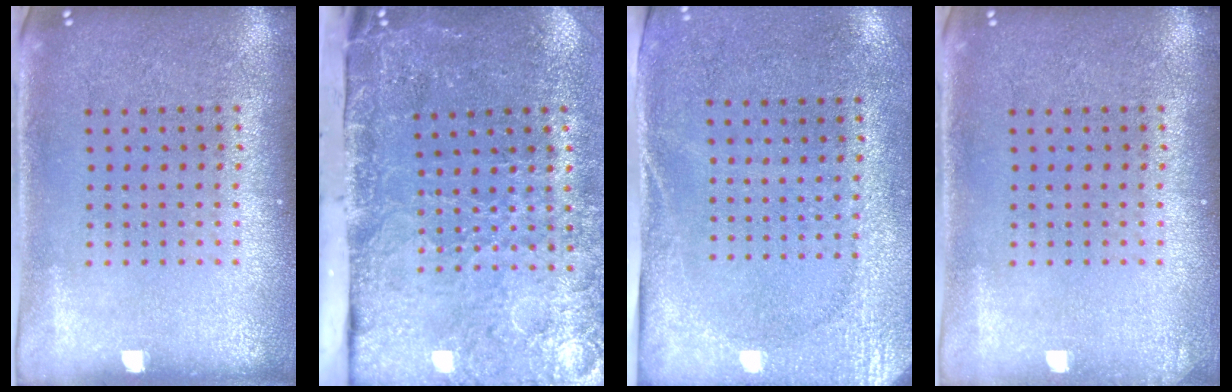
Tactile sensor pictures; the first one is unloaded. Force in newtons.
{"total": 5.1, "press": 4.2, "slide": 3.0}
{"total": 2.7, "press": 2.2, "slide": 1.6}
{"total": 0.6, "press": 0.6, "slide": 0.0}